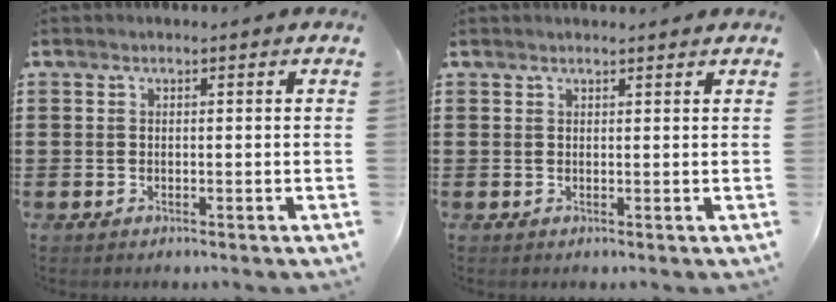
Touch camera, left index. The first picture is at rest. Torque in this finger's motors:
{"motor_torque": [0.62, -1.52, 0.22, 0.06]}